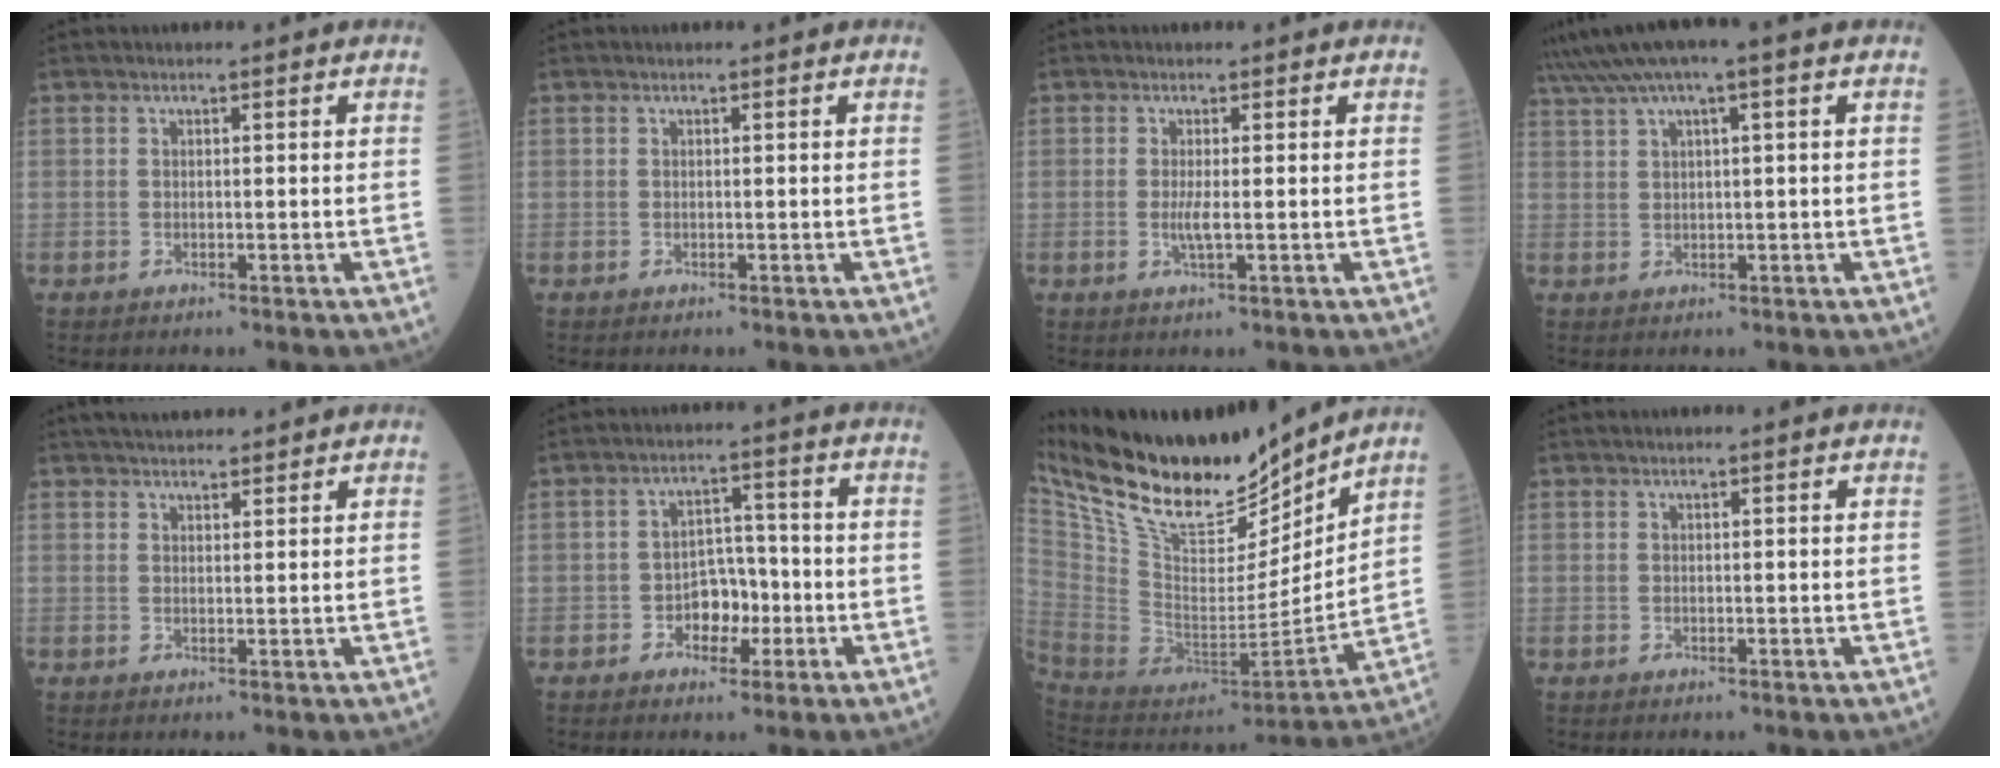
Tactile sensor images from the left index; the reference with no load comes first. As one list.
[{"total": 0.0}, {"total": 1.9, "force": [-0.2, 0.1, 1.9], "torque": [-0.045, -0.004, -0.003]}, {"total": 7.3, "force": [4.4, 0.3, 5.8], "torque": [-0.111, 0.039, 0.078]}, {"total": 6.7, "force": [6.0, 1.6, 2.6], "torque": [-0.036, 0.030, 0.091]}, {"total": 5.1, "force": [-1.8, 3.3, 3.4], "torque": [-0.055, 0.014, -0.031]}, {"total": 23.6, "force": [19.5, 6.3, 11.8], "torque": [-0.232, -0.016, 0.342]}, {"total": 1.0, "force": [0.9, -0.2, 0.4], "torque": [-0.015, 0.008, 0.017]}]